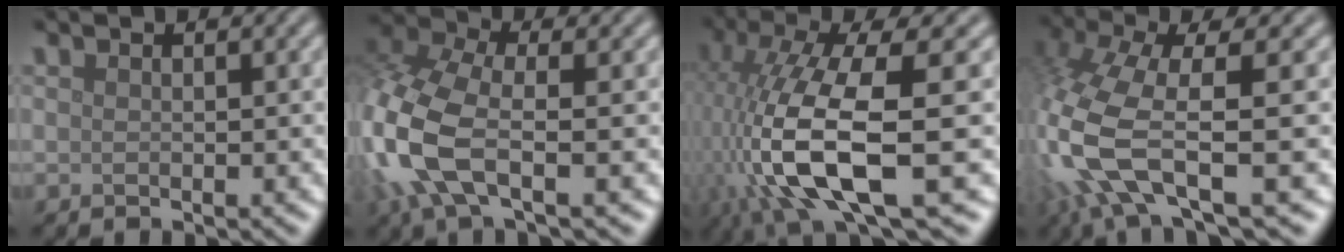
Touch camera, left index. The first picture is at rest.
{"total": 9.0, "force": [-2.5, 4.6, 7.3], "torque": [-0.185, -0.004, -0.065]}
{"total": 12.6, "force": [-2.4, 4.3, 11.6], "torque": [-0.253, -0.017, -0.040]}
{"total": 9.8, "force": [-2.2, 3.6, 8.9], "torque": [-0.215, -0.014, -0.043]}